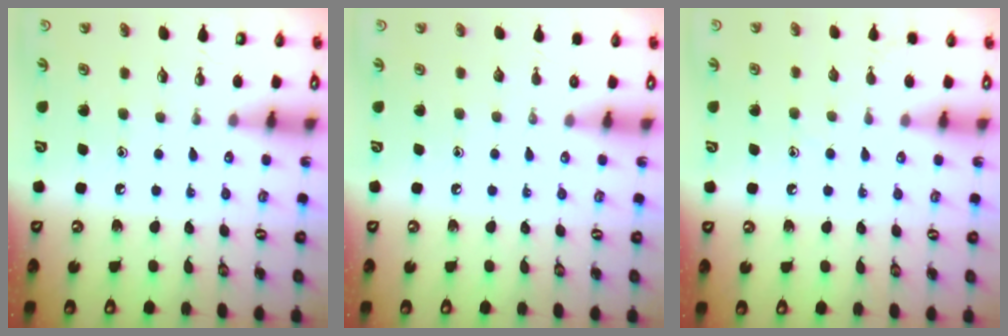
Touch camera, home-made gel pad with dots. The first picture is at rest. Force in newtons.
{"total": 0.0}
{"total": 5.3, "press": 5.3, "slide": 0.6}